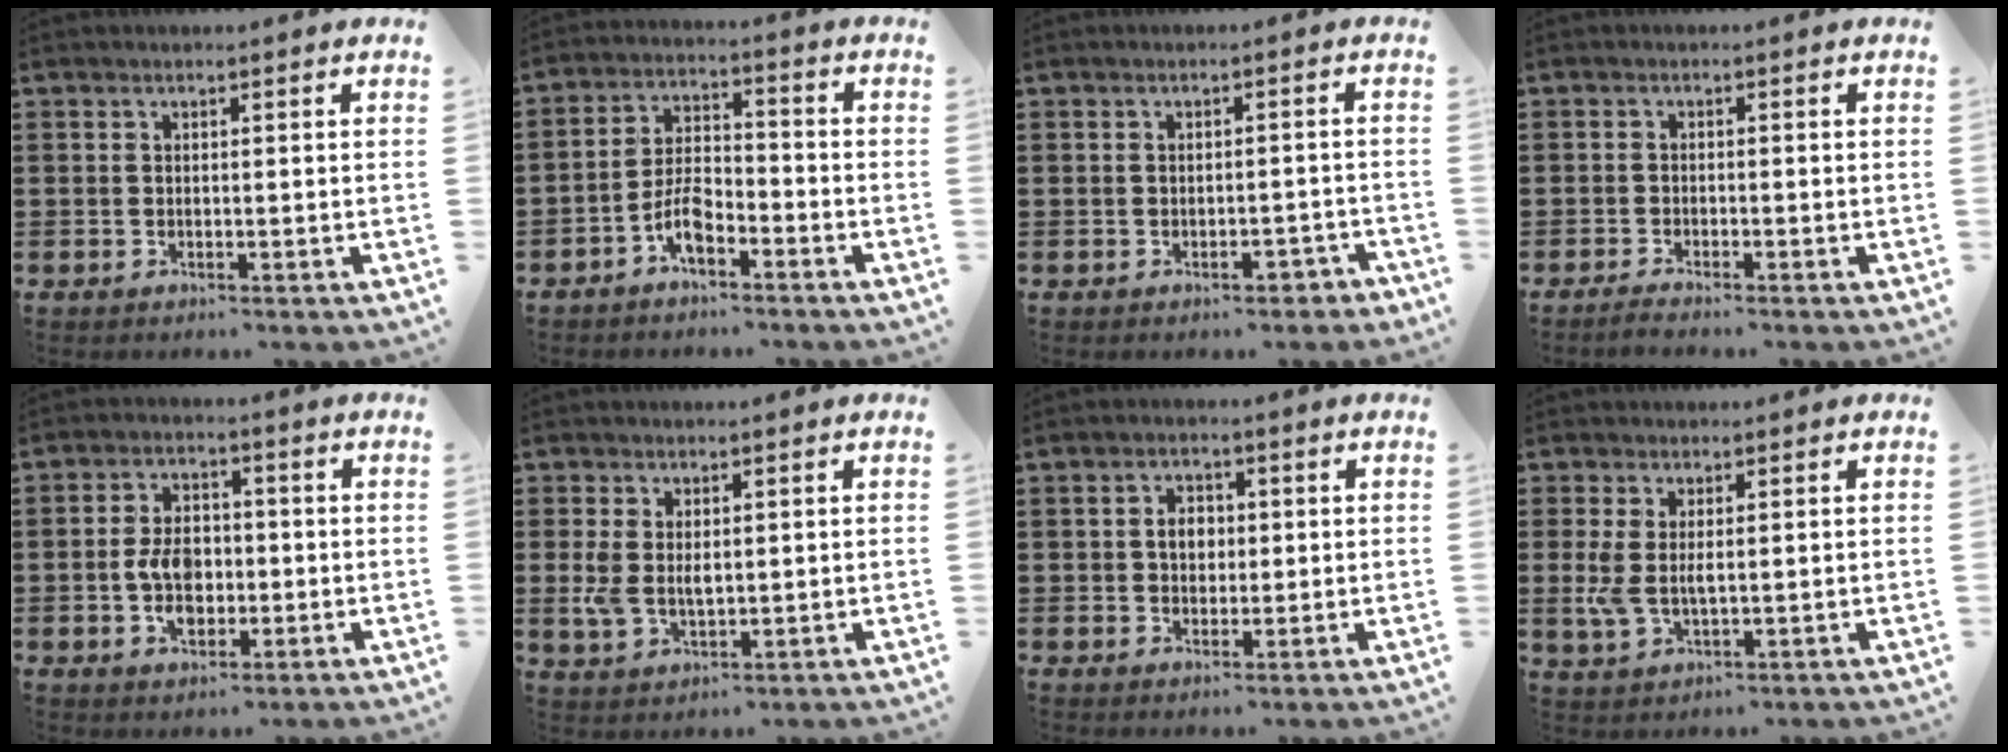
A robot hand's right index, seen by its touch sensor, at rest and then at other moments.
{"total": 5.8, "force": [-3.4, 2.5, 4.0], "torque": [-0.095, 0.005, -0.070]}
{"total": 2.2, "force": [-1.9, 0.7, 0.9], "torque": [-0.019, 0.003, -0.039]}
{"total": 1.2, "force": [-1.2, -0.1, 0.2], "torque": [-0.005, 0.002, -0.023]}
{"total": 6.3, "force": [-1.1, 4.1, 4.7], "torque": [-0.102, 0.000, -0.027]}
{"total": 4.2, "force": [0.3, 2.6, 3.2], "torque": [-0.073, 0.005, 0.004]}
{"total": 3.0, "force": [0.1, 2.2, 2.0], "torque": [-0.045, 0.009, -0.001]}
{"total": 4.2, "force": [0.4, 2.0, 3.7], "torque": [-0.096, -0.002, 0.000]}